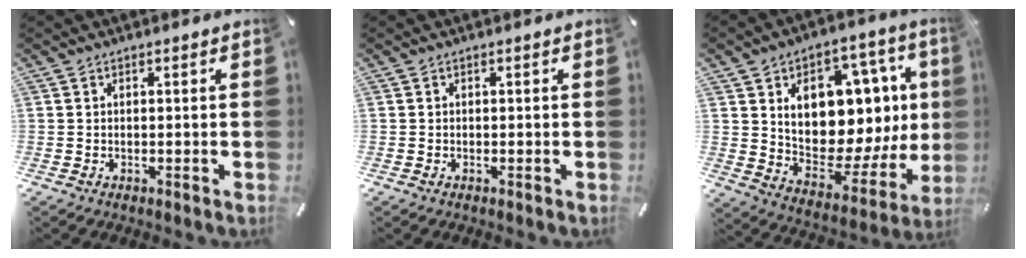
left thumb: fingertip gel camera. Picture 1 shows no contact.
{"total": 0.0}
{"total": 17.3, "force": [4.9, 11.1, 12.4], "torque": [-0.161, -0.058, 0.080]}